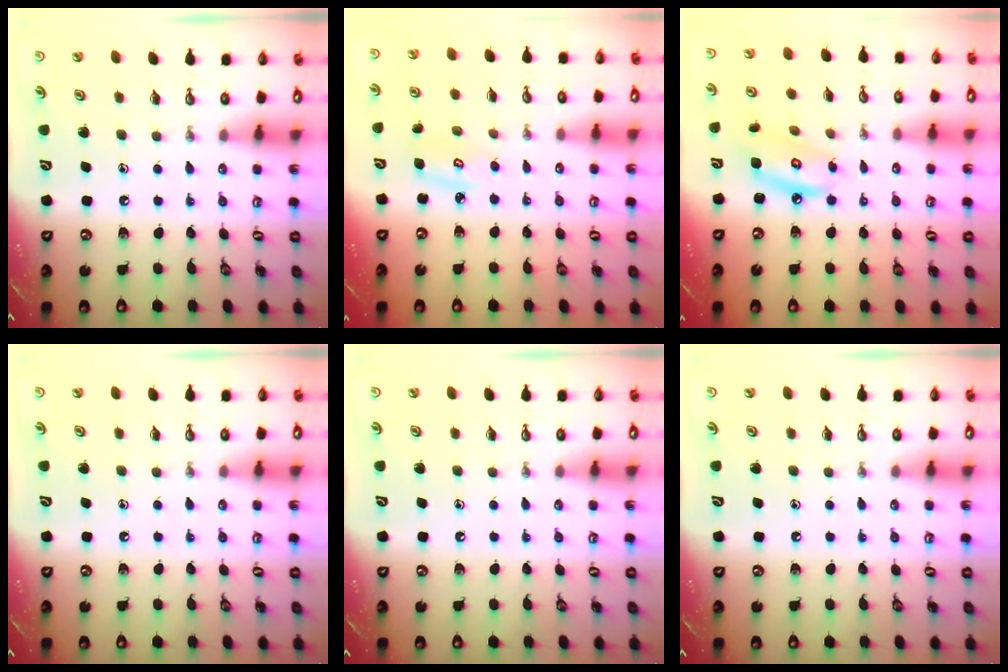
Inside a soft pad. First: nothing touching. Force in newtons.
{"total": 4.2, "press": 4.2, "slide": 0.4}
{"total": 7.7, "press": 7.7, "slide": 0.6}
{"total": 0.0}
{"total": 0.0}
{"total": 0.0}